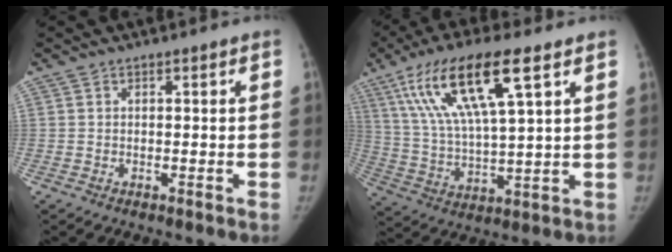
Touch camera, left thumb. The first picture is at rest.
{"total": 18.2, "force": [8.7, 4.3, 15.4], "torque": [-0.304, -0.016, 0.165]}